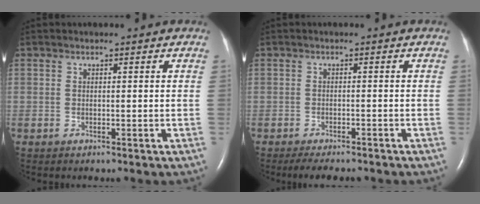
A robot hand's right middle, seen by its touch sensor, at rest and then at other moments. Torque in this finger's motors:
{"motor_torque": [0.67, -0.61, 0.01, 0.01]}